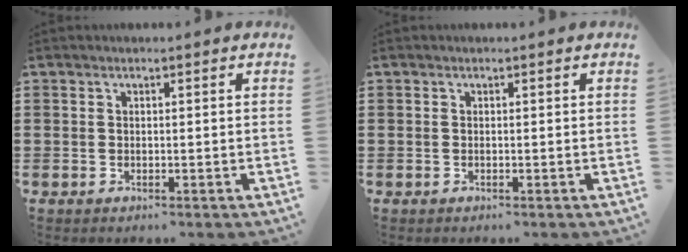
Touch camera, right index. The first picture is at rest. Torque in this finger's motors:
{"motor_torque": [0.87, 1.27, 0.01, 0.00]}